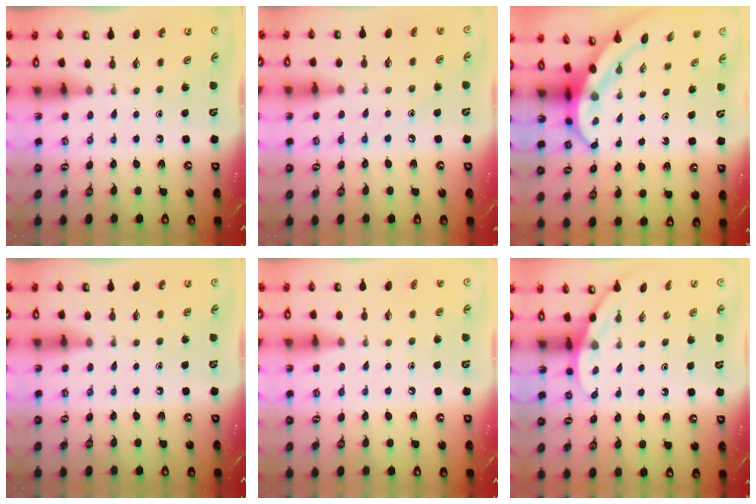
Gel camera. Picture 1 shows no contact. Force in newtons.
{"total": 5.5, "press": 5.5, "slide": 0.7}
{"total": 5.2, "press": 5.2, "slide": 0.6}
{"total": 0.0}
{"total": 3.3, "press": 3.3, "slide": 0.4}
{"total": 2.8, "press": 2.8, "slide": 0.1}